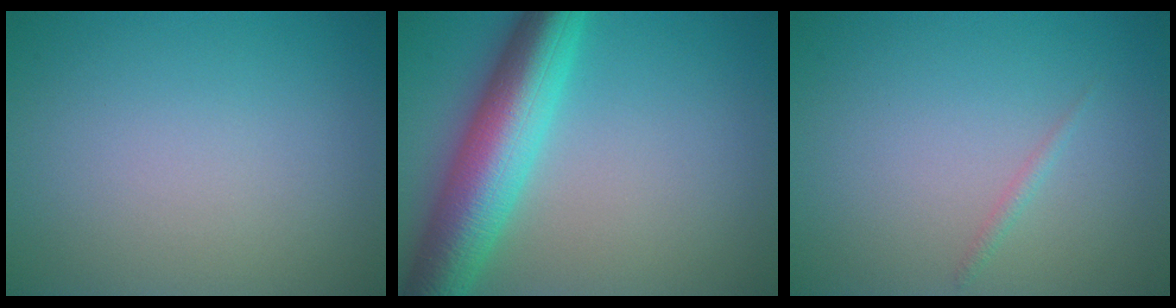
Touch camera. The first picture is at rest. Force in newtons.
{"total": 9.1, "press": 9.1, "slide": 0.0}
{"total": 0.7, "press": 0.7, "slide": 0.0}